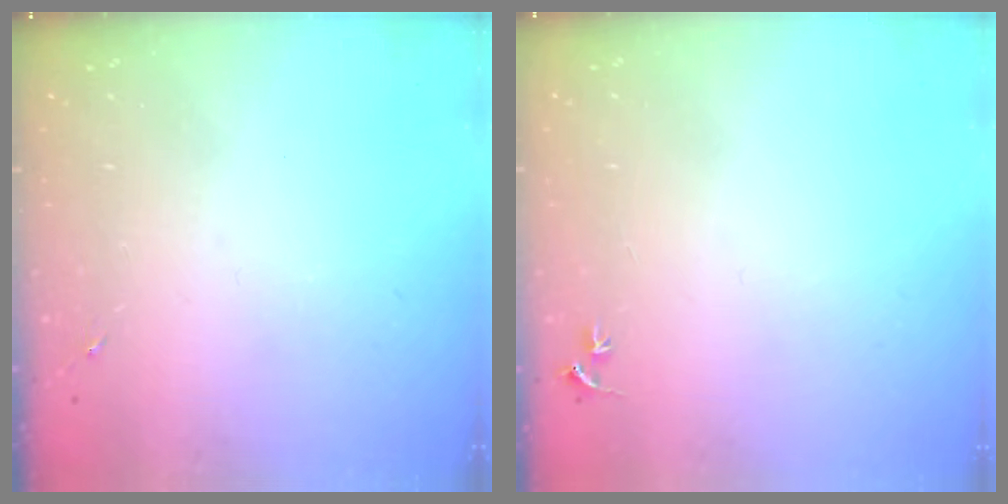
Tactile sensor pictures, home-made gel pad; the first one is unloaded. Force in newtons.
{"total": 2.3, "press": 2.3, "slide": 0.2}